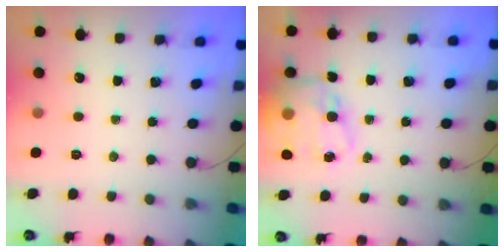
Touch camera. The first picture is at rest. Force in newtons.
{"total": 16.8, "press": 16.5, "slide": 3.4}